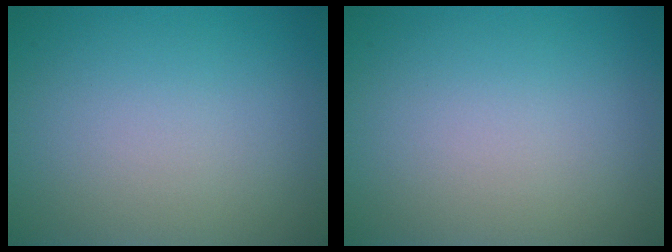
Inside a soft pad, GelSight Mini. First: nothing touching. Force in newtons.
{"total": 0.0}